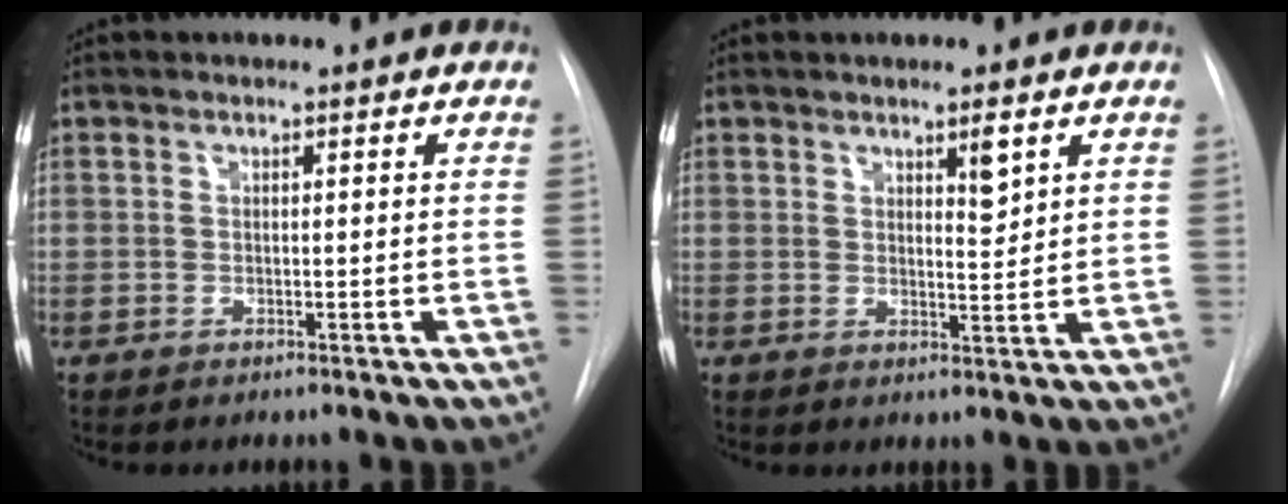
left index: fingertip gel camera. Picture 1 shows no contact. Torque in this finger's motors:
{"motor_torque": [0.13, -0.07, 0.15, 0.04]}